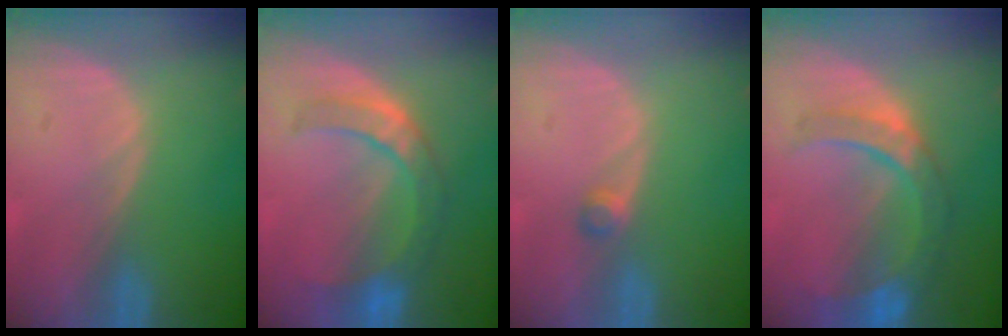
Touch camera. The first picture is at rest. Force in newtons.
{"total": 7.3, "press": 7.1, "slide": 1.6}
{"total": 1.6, "press": 1.4, "slide": 0.8}
{"total": 8.9, "press": 7.8, "slide": 4.2}